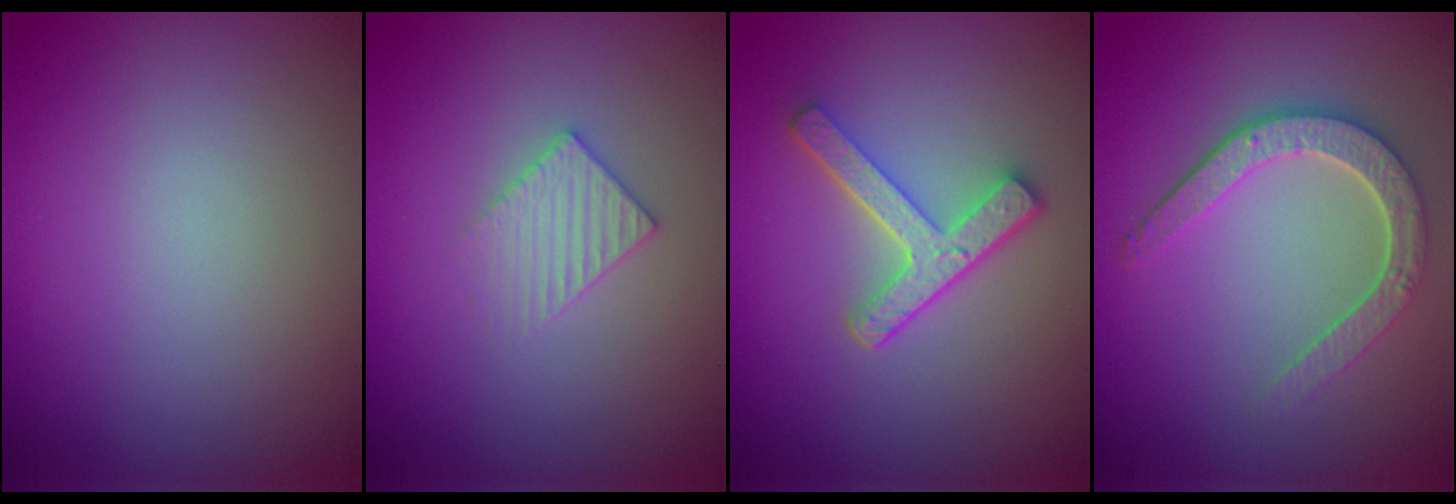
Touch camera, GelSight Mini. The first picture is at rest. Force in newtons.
{"total": 2.1, "press": 2.0, "slide": 0.3}
{"total": 4.2, "press": 3.3, "slide": 2.5}
{"total": 4.5, "press": 3.6, "slide": 2.7}